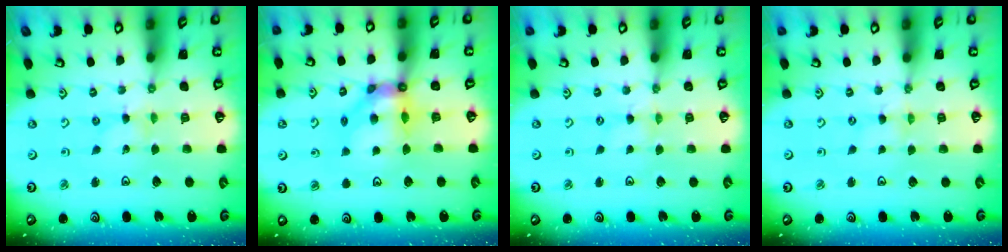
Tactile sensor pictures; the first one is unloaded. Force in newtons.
{"total": 9.7, "press": 9.4, "slide": 2.5}
{"total": 0.0}
{"total": 0.0}